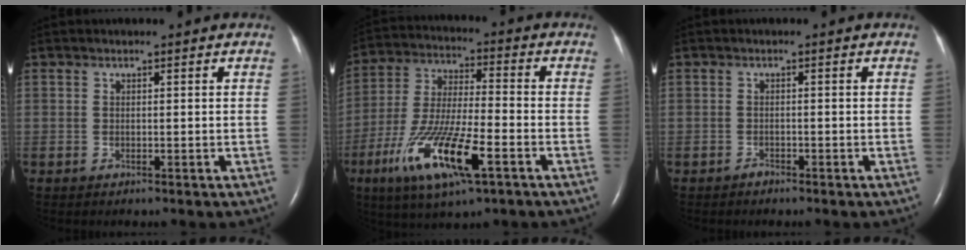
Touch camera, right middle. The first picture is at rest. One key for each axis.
{"total": 15.5, "fx": -7.0, "fy": 2.9, "fz": 13.5, "tx": -0.277, "ty": -0.019, "tz": -0.121}
{"total": 0.8, "fx": -0.7, "fy": 0.3, "fz": 0.1, "tx": -0.003, "ty": 0.000, "tz": -0.013}